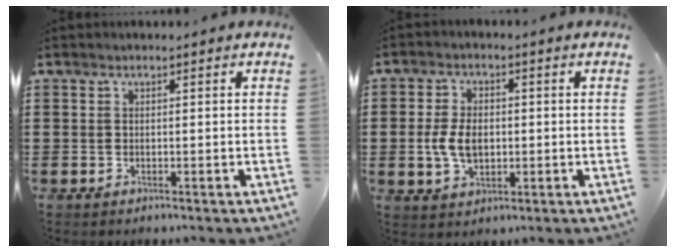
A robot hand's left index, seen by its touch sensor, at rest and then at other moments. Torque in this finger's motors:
{"motor_torque": [0.83, 0.62, 0.36, 0.09]}